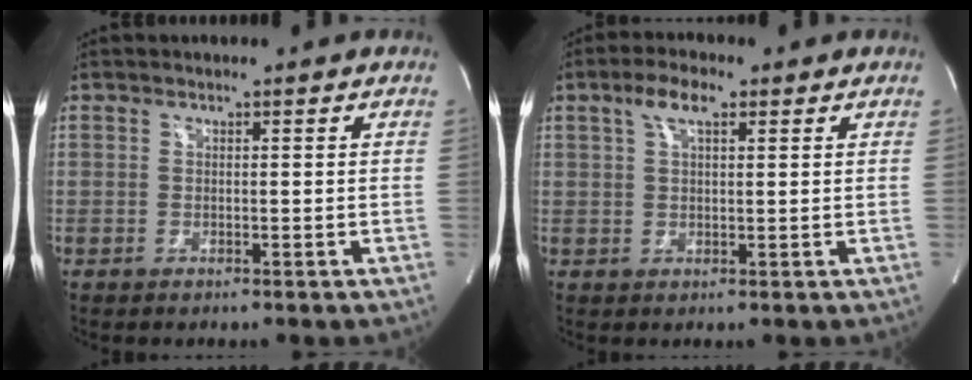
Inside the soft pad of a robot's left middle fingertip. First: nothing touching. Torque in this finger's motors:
{"motor_torque": [0.18, 0.03, 0.02, 0.04]}